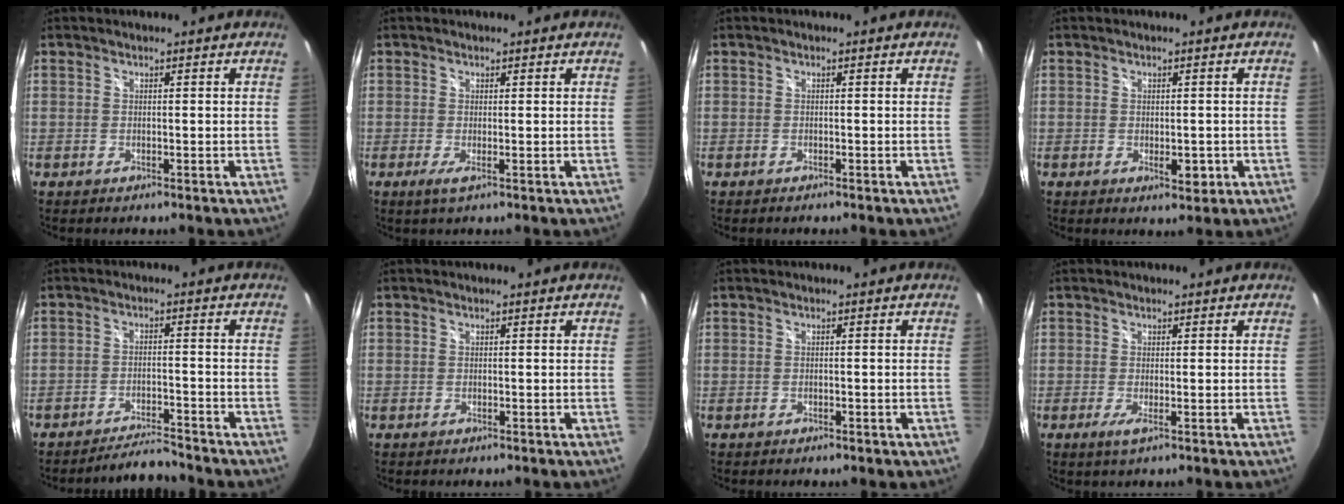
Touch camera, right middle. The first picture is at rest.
{"total": 1.3, "force": [-0.1, -0.1, 1.3], "torque": [-0.026, -0.006, -0.006]}
{"total": 0.6, "force": [-0.5, 0.1, 0.2], "torque": [-0.003, -0.003, -0.011]}
{"total": 2.8, "force": [-0.8, 1.7, 2.1], "torque": [-0.031, -0.006, -0.009]}
{"total": 5.3, "force": [-5.3, -0.1, 0.7], "torque": [-0.033, 0.004, -0.089]}
{"total": 0.0}
{"total": 1.0, "force": [-0.6, 0.6, 0.4], "torque": [-0.005, -0.002, -0.010]}
{"total": 1.4, "force": [-0.3, -0.1, 1.4], "torque": [-0.028, -0.006, -0.008]}